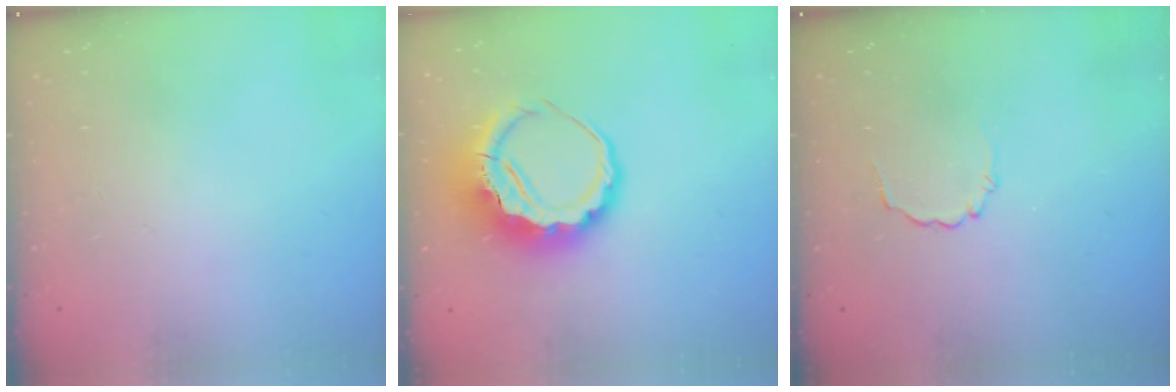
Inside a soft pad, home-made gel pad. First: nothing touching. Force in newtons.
{"total": 10.4, "press": 10.1, "slide": 2.4}
{"total": 2.1, "press": 1.9, "slide": 0.9}